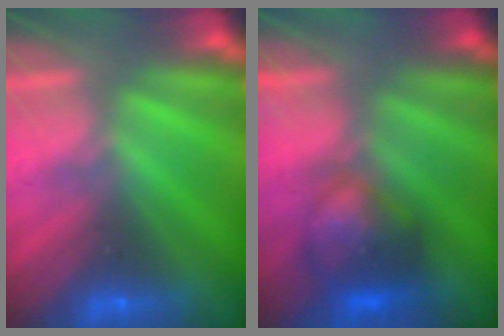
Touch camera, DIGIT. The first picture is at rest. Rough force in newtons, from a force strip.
{"total": 7.7}